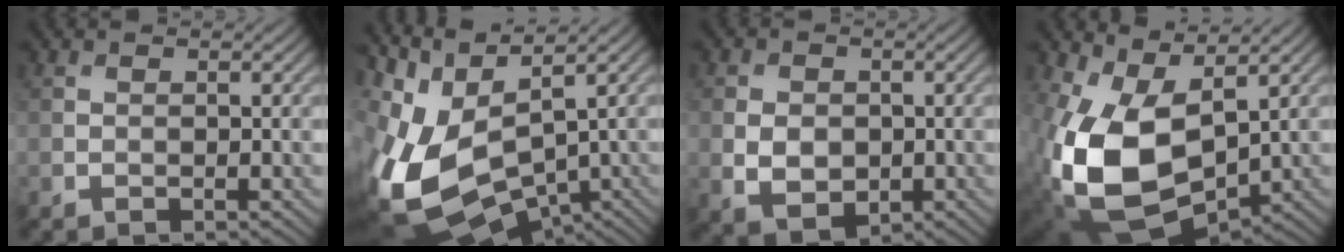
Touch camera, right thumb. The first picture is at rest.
{"total": 15.2, "force": [-3.0, 7.7, 12.7], "torque": [-0.317, -0.033, -0.018]}
{"total": 5.0, "force": [-0.5, 3.8, 3.2], "torque": [-0.073, -0.009, -0.009]}
{"total": 15.6, "force": [0.1, 9.8, 12.1], "torque": [-0.290, -0.037, 0.014]}